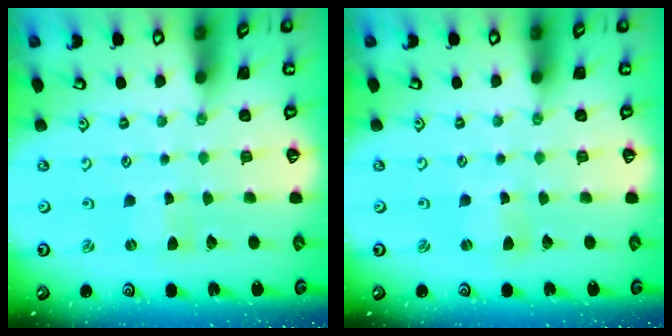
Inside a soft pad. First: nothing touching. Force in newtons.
{"total": 0.9, "press": 0.9, "slide": 0.2}